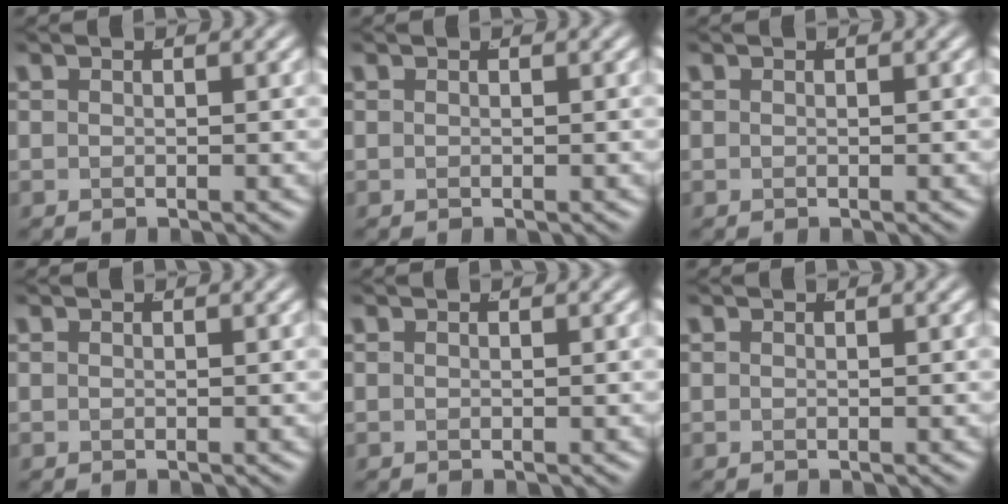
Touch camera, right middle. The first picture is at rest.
{"total": 0.0}
{"total": 0.0}
{"total": 0.0}
{"total": 0.0}
{"total": 0.0}